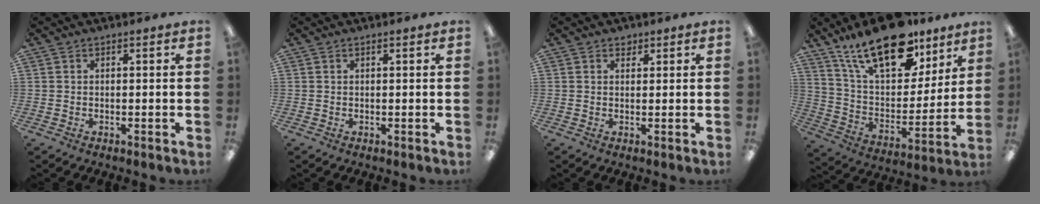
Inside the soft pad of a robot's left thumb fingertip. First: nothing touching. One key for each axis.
{"total": 0.5, "fx": 0.4, "fy": 0.0, "fz": 0.3, "tx": -0.006, "ty": 0.002, "tz": 0.007}
{"total": 1.4, "fx": 1.2, "fy": 0.7, "fz": 0.2, "tx": 0.004, "ty": -0.004, "tz": 0.021}
{"total": 23.0, "fx": 15.8, "fy": 10.1, "fz": 13.3, "tx": -0.235, "ty": -0.093, "tz": 0.276}